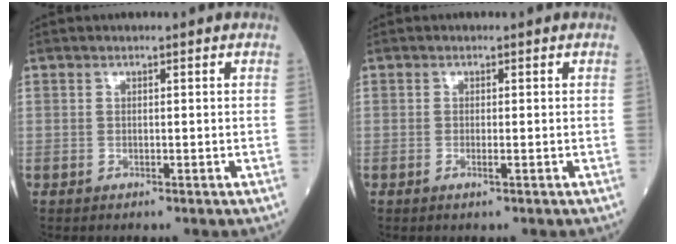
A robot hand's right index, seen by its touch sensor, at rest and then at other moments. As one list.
[{"total": 0.9, "force": [-0.3, -0.1, 0.8], "torque": [-0.016, -0.002, -0.005]}]